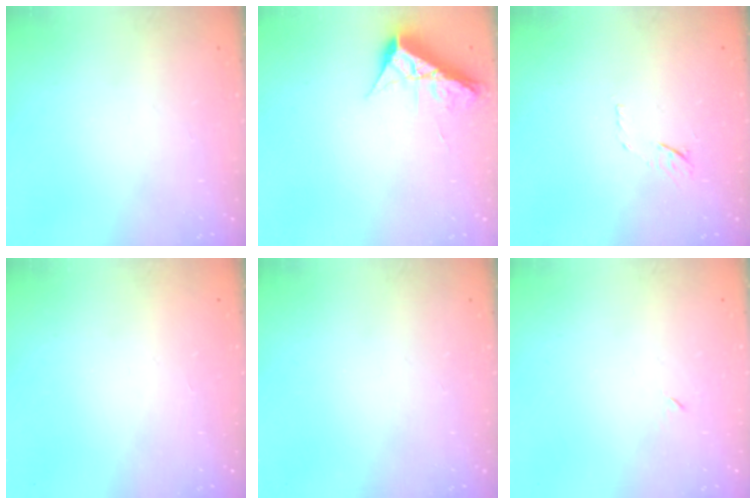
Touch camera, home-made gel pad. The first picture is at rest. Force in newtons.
{"total": 8.6, "press": 8.6, "slide": 0.4}
{"total": 6.2, "press": 6.1, "slide": 0.7}
{"total": 1.5, "press": 1.5, "slide": 0.1}
{"total": 0.0}
{"total": 3.3, "press": 3.2, "slide": 0.7}